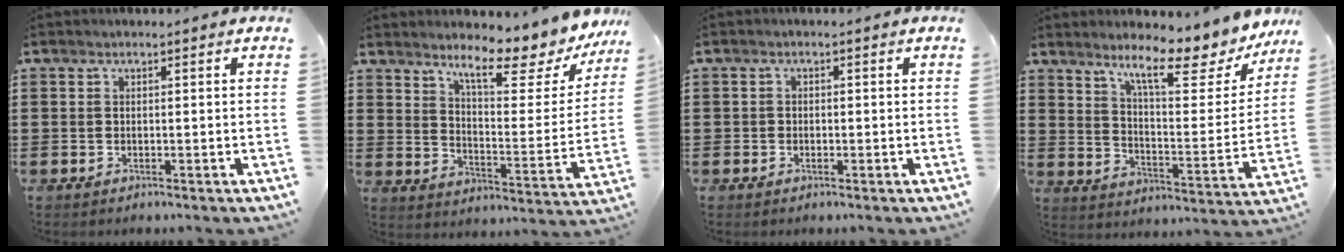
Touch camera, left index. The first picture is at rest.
{"total": 10.1, "force": [8.2, 1.2, 5.8], "torque": [-0.100, -0.058, 0.133]}
{"total": 0.8, "force": [-0.3, 0.7, 0.3], "torque": [-0.007, 0.002, -0.006]}
{"total": 11.3, "force": [8.7, 1.5, 7.1], "torque": [-0.125, -0.053, 0.140]}